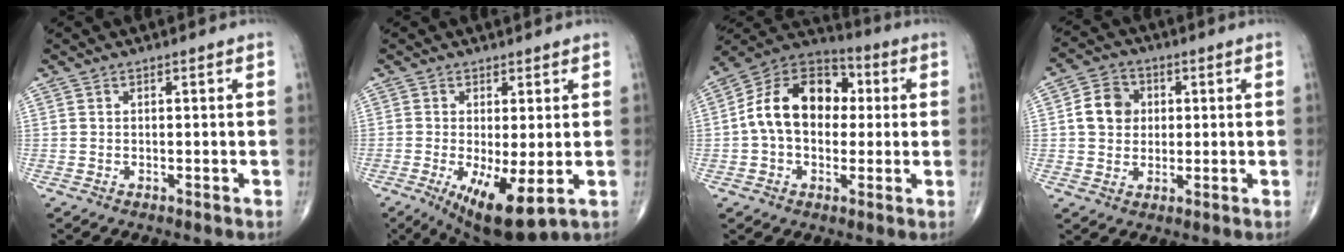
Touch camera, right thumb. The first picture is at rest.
{"total": 10.2, "force": [-2.6, 3.2, 9.3], "torque": [-0.155, -0.025, -0.031]}
{"total": 16.2, "force": [1.0, 11.4, 11.5], "torque": [-0.167, 0.036, 0.005]}
{"total": 7.5, "force": [1.0, 6.4, 3.8], "torque": [-0.048, 0.006, 0.011]}